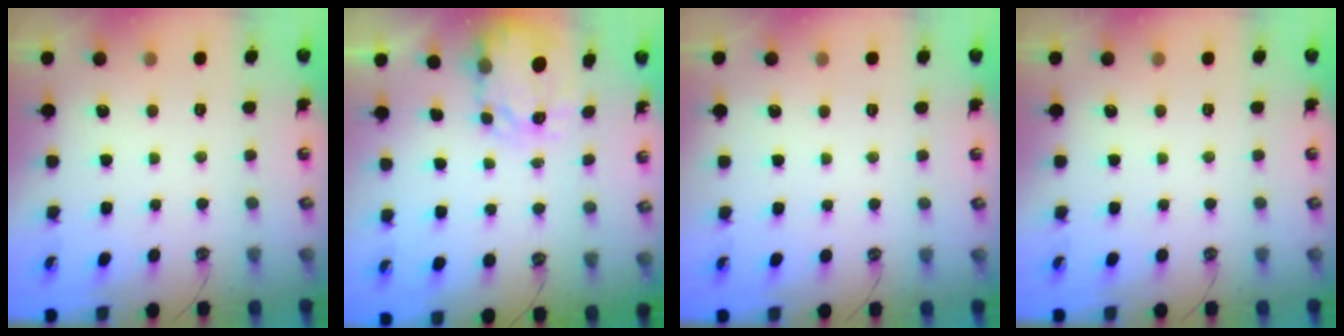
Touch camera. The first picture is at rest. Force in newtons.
{"total": 3.7, "press": 3.7, "slide": 0.3}
{"total": 0.0}
{"total": 0.0}